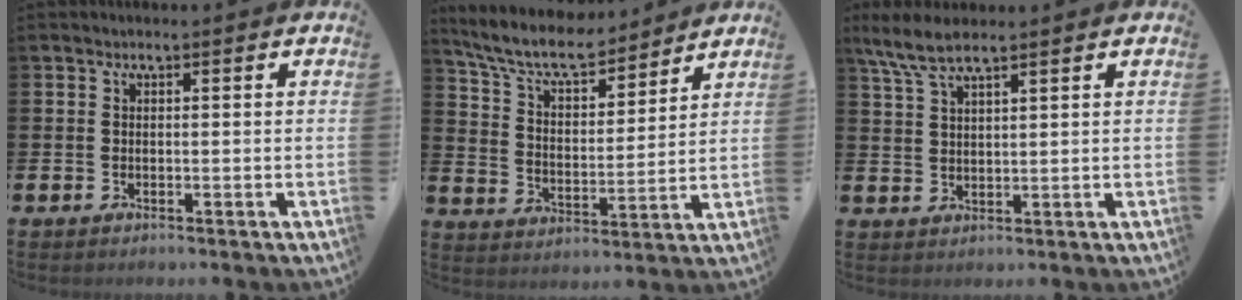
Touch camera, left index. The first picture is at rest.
{"total": 8.3, "force": [7.5, 2.2, 2.8], "torque": [-0.086, -0.044, 0.131]}
{"total": 5.6, "force": [4.5, 1.0, 3.1], "torque": [-0.070, -0.011, 0.082]}